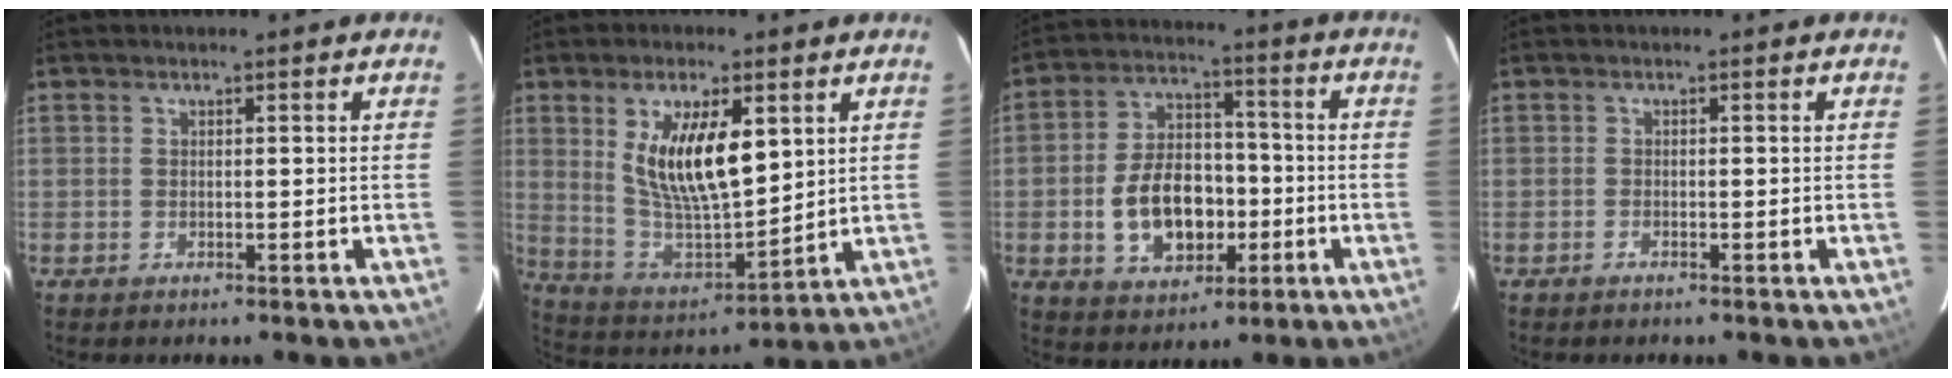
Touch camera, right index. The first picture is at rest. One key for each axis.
{"total": 15.3, "fx": 4.9, "fy": 6.2, "fz": 13.1, "tx": -0.244, "ty": -0.006, "tz": 0.106}
{"total": 13.5, "fx": -3.3, "fy": 8.8, "fz": 9.6, "tx": -0.196, "ty": 0.020, "tz": -0.041}
{"total": 0.6, "fx": -0.6, "fy": 0.2, "fz": 0.1, "tx": -0.005, "ty": 0.000, "tz": -0.014}